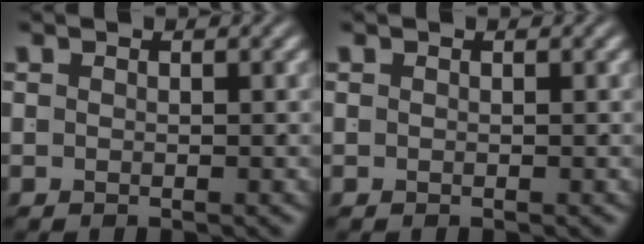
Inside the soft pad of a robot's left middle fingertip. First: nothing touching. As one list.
[{"total": 0.0}]